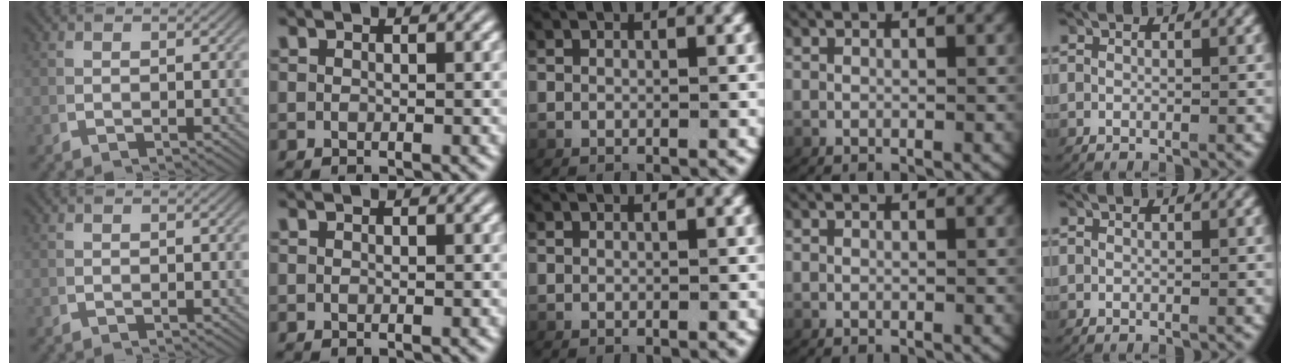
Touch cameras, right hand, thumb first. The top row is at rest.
{}